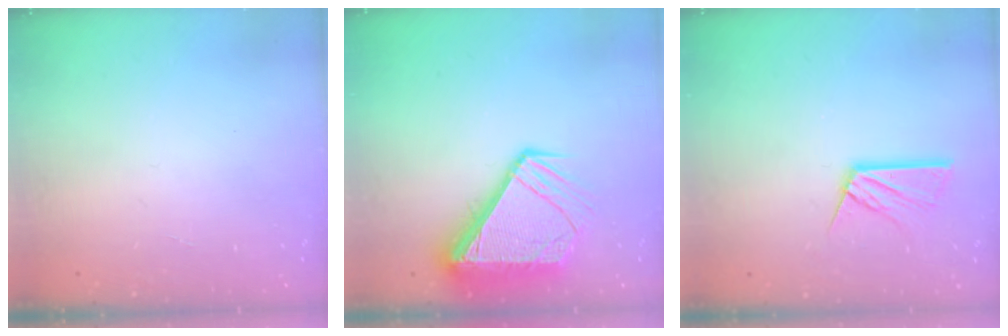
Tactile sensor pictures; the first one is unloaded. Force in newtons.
{"total": 12.0, "press": 12.0, "slide": 1.4}
{"total": 10.1, "press": 10.0, "slide": 1.0}